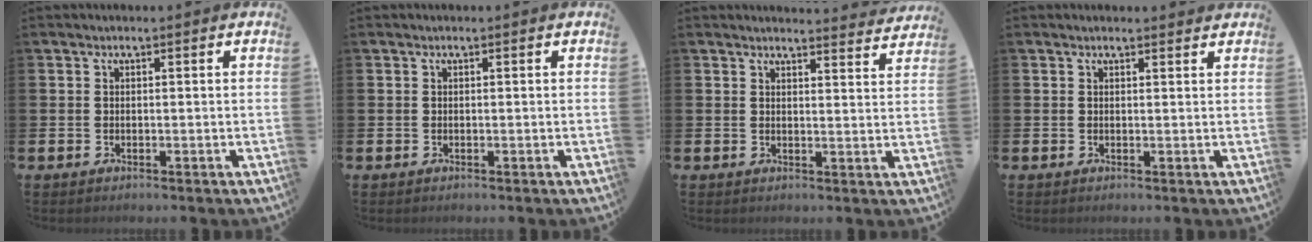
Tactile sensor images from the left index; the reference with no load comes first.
{"total": 0.0}
{"total": 3.2, "force": [3.2, 0.0, 0.0], "torque": [0.010, -0.028, 0.055]}
{"total": 0.9, "force": [0.9, 0.1, 0.2], "torque": [0.005, -0.001, 0.014]}